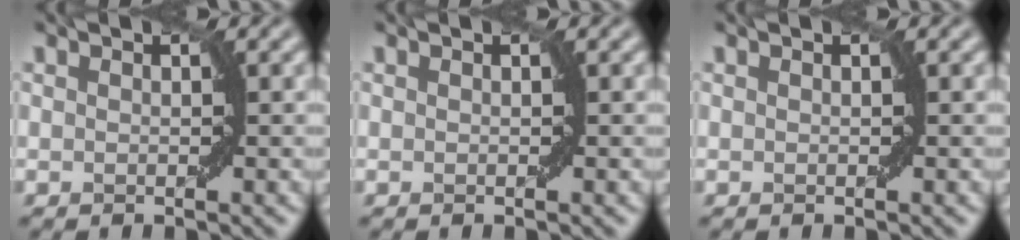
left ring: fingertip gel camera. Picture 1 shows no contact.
{"total": 0.0}
{"total": 0.0}